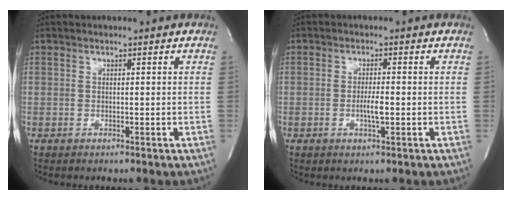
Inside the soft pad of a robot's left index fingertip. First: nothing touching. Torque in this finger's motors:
{"motor_torque": [0.80, 0.13, 0.04, 0.04]}